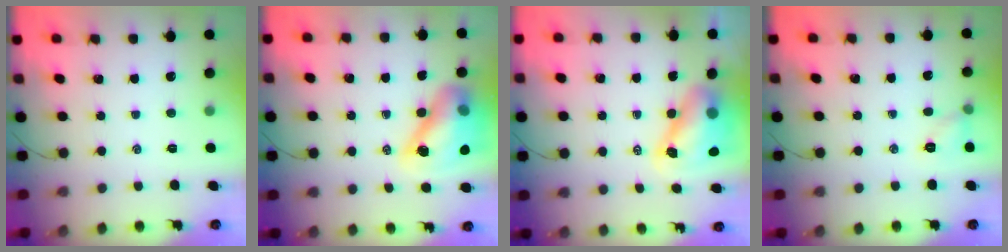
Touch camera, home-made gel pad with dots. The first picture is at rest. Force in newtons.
{"total": 15.5, "press": 14.9, "slide": 4.1}
{"total": 8.6, "press": 8.3, "slide": 2.3}
{"total": 5.6, "press": 5.5, "slide": 1.0}